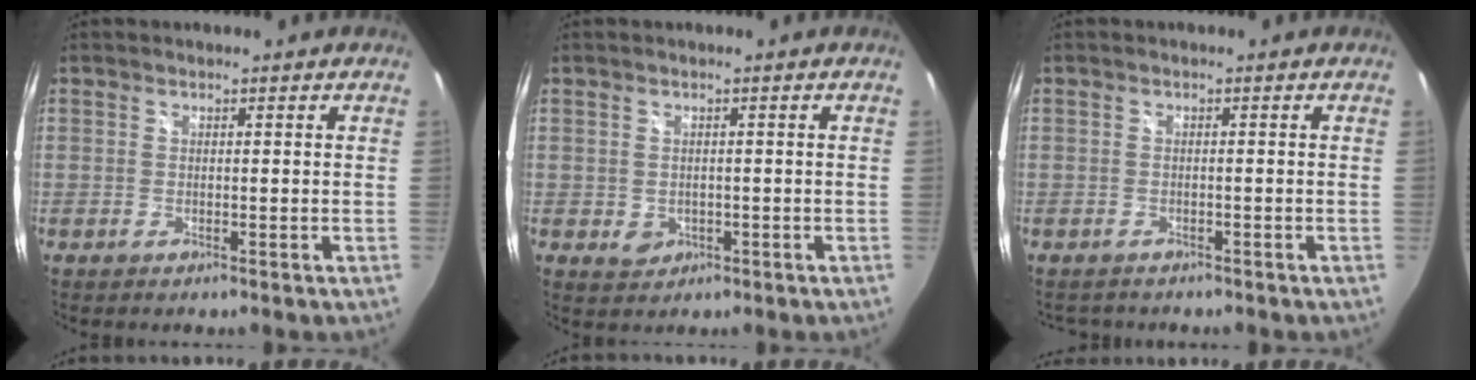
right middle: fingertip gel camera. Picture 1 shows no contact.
{"total": 2.8, "force": [-0.7, 2.4, 1.2], "torque": [-0.021, -0.003, -0.007]}
{"total": 2.3, "force": [-1.9, 1.1, 0.4], "torque": [-0.012, -0.004, -0.026]}